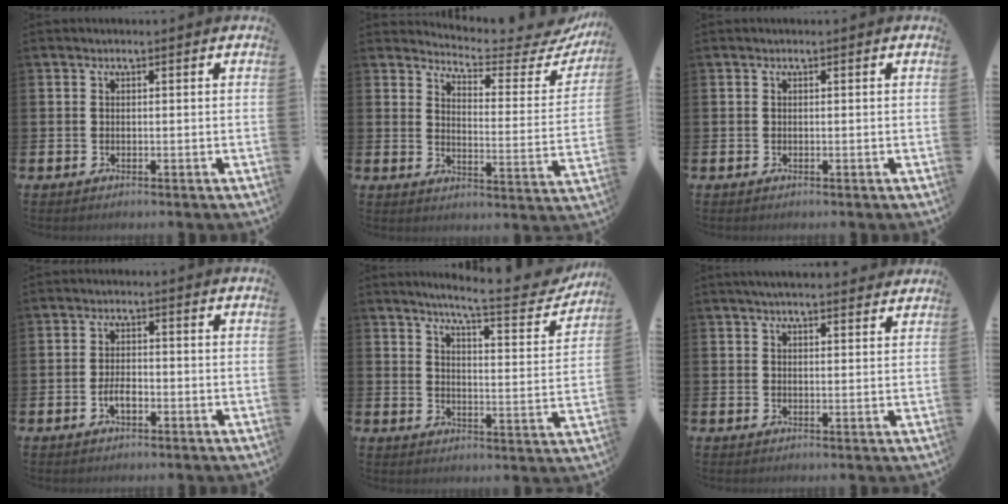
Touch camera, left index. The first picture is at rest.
{"total": 4.9, "force": [4.6, 0.8, 1.4], "torque": [-0.039, -0.046, 0.071]}
{"total": 0.0}
{"total": 2.4, "force": [-0.8, 1.2, 2.0], "torque": [-0.033, 0.003, -0.016]}
{"total": 7.3, "force": [6.6, 0.4, 2.9], "torque": [-0.062, -0.052, 0.106]}
{"total": 3.3, "force": [3.1, 0.4, 1.0], "torque": [-0.026, -0.009, 0.057]}